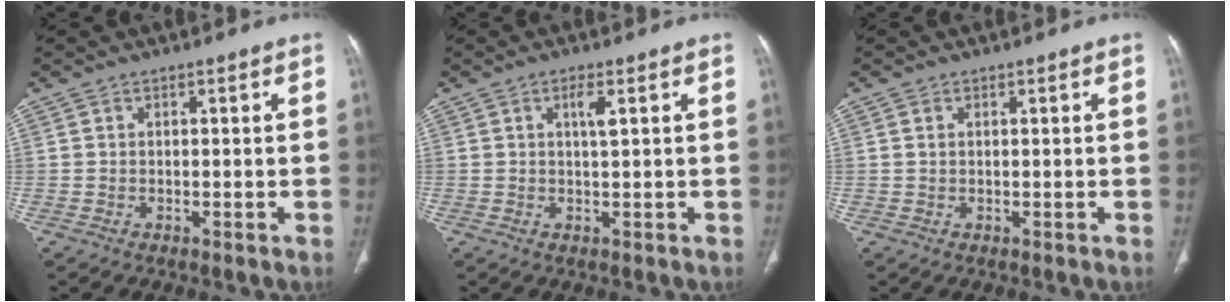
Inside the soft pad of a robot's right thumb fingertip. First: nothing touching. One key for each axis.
{"total": 2.4, "fx": 0.8, "fy": 0.5, "fz": 2.2, "tx": -0.044, "ty": -0.001, "tz": 0.014}
{"total": 0.8, "fx": 0.3, "fy": 0.5, "fz": 0.6, "tx": -0.014, "ty": 0.003, "tz": 0.008}